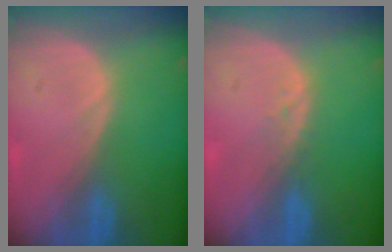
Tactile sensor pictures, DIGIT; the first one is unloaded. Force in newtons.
{"total": 1.3, "press": 1.3, "slide": 0.2}